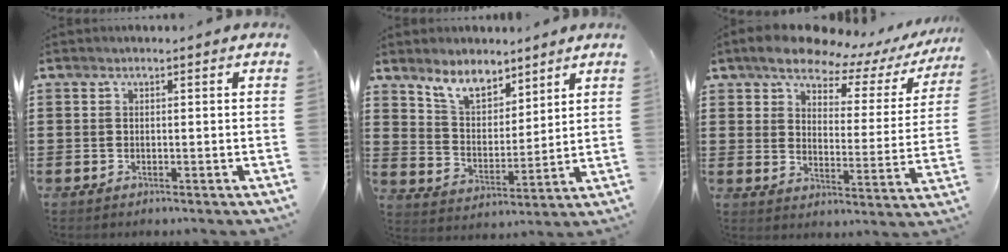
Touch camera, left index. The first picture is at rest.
{"total": 7.1, "force": [6.1, 2.8, 2.4], "torque": [-0.063, -0.016, 0.113]}
{"total": 7.0, "force": [6.2, 2.0, 2.6], "torque": [-0.070, -0.036, 0.104]}